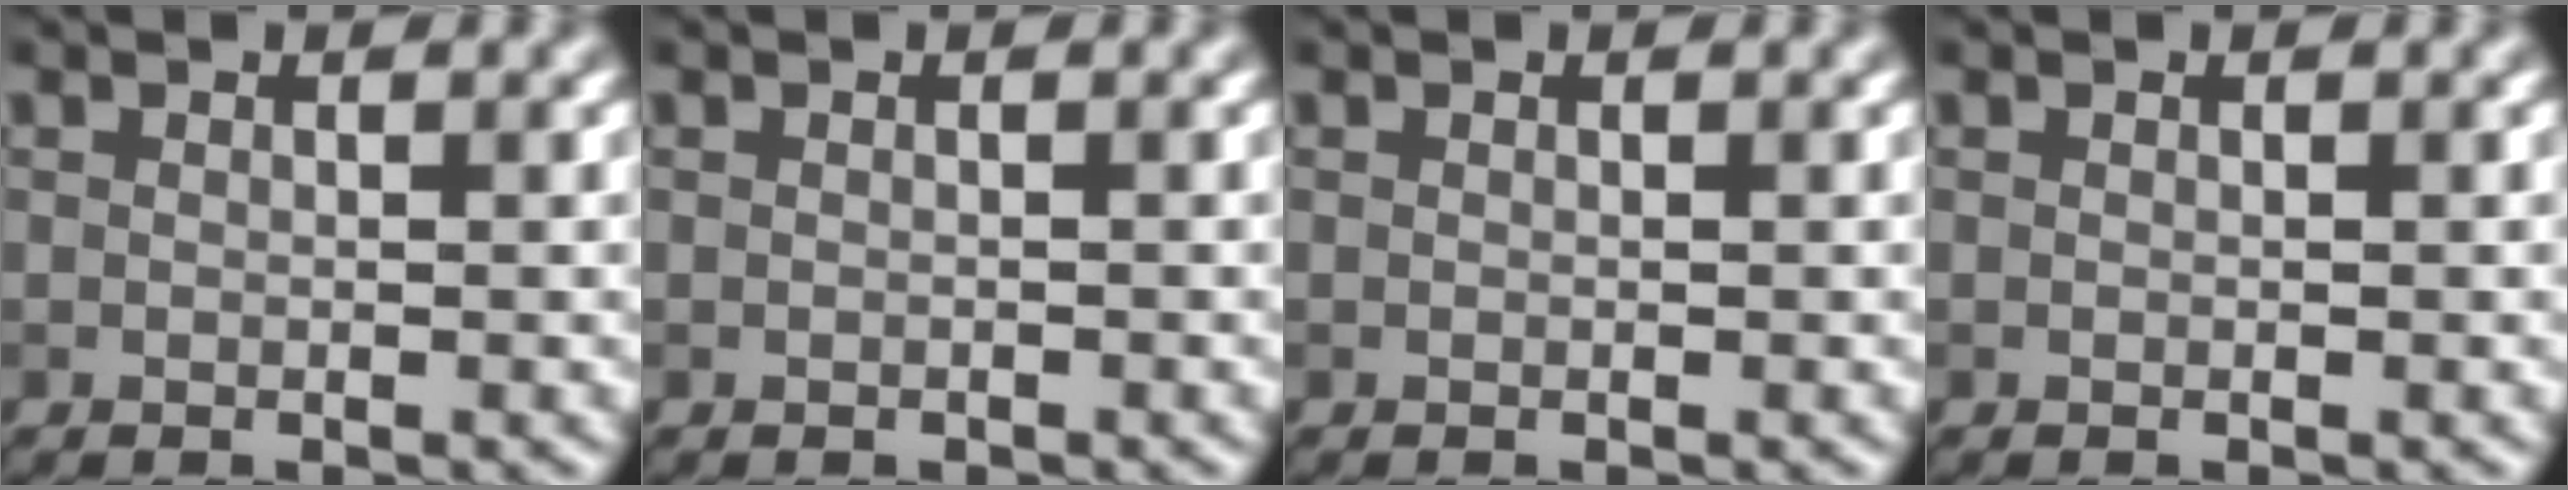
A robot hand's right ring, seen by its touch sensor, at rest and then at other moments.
{"total": 0.0}
{"total": 0.0}
{"total": 0.0}